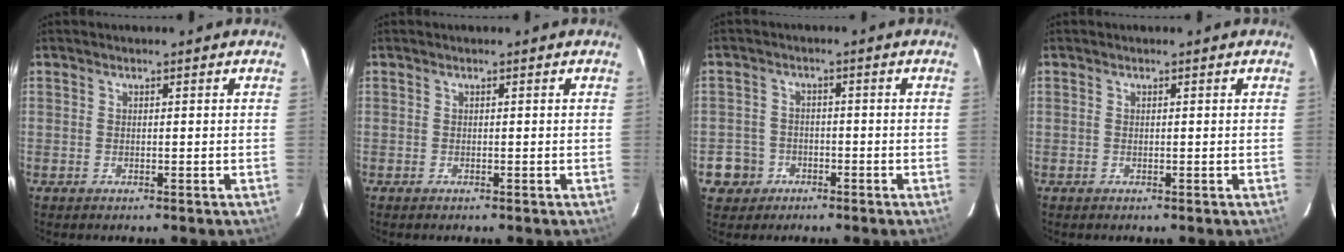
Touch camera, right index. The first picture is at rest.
{"total": 0.0}
{"total": 5.4, "force": [-2.4, 4.8, 0.6], "torque": [-0.023, 0.023, -0.038]}
{"total": 0.0}